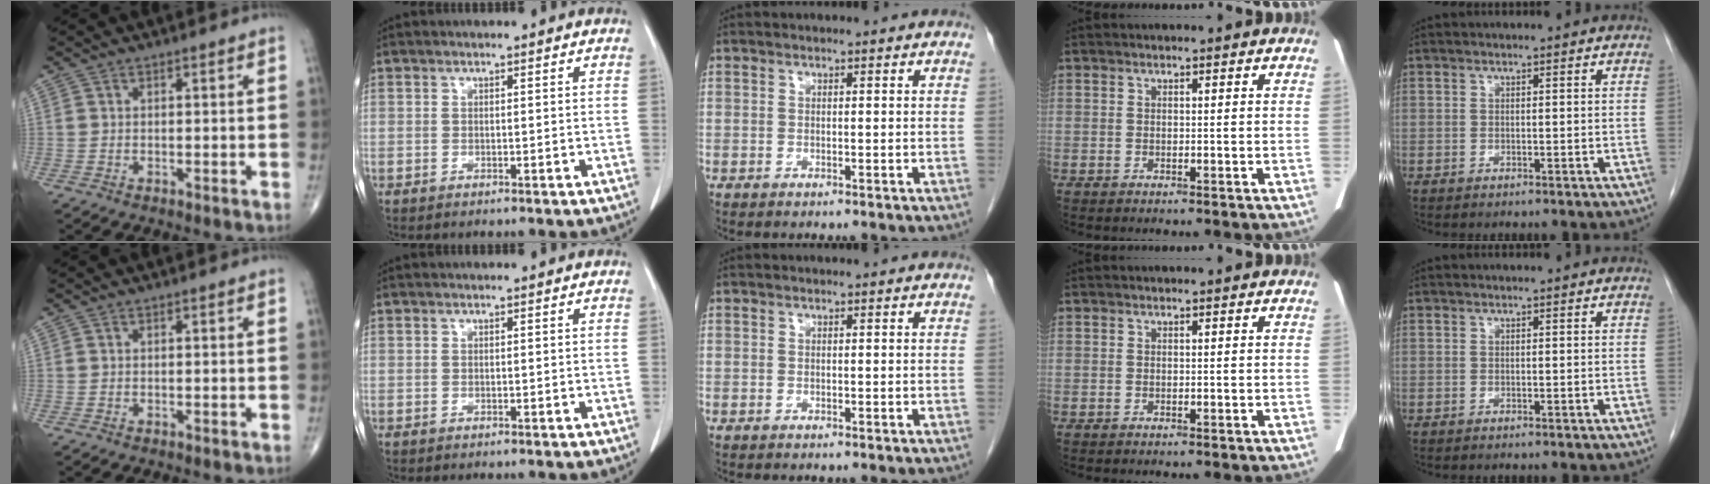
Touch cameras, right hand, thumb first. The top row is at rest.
{}